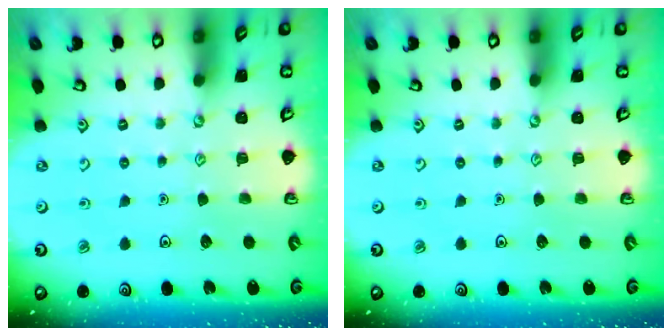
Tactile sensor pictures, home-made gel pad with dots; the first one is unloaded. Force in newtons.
{"total": 0.0}